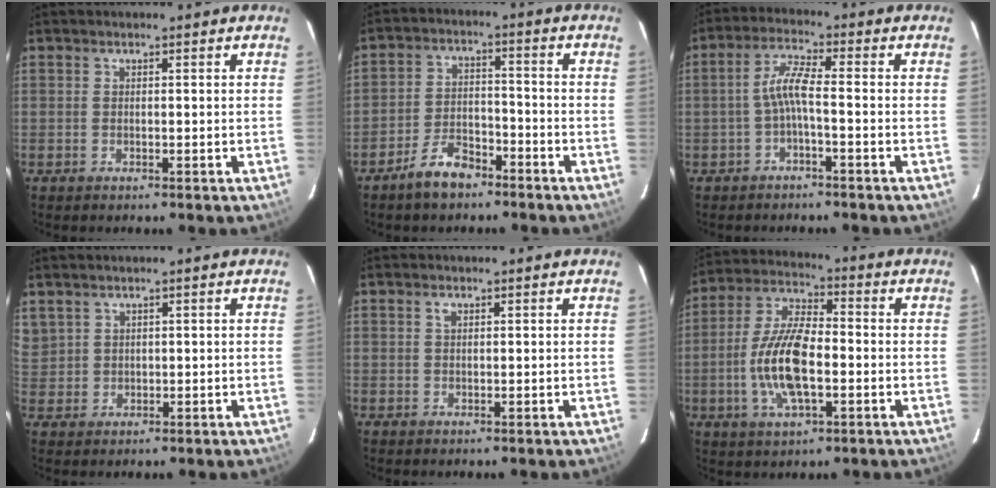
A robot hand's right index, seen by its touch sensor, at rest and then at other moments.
{"total": 7.0, "force": [-5.3, 3.5, 3.0], "torque": [-0.072, 0.017, -0.086]}
{"total": 4.5, "force": [-1.6, 0.5, 4.1], "torque": [-0.094, 0.012, -0.032]}
{"total": 4.4, "force": [2.8, 3.3, 0.9], "torque": [-0.013, 0.014, 0.067]}
{"total": 0.9, "force": [0.5, 0.5, 0.6], "torque": [-0.012, 0.004, 0.009]}
{"total": 13.0, "force": [-2.8, 5.1, 11.6], "torque": [-0.241, 0.001, -0.055]}